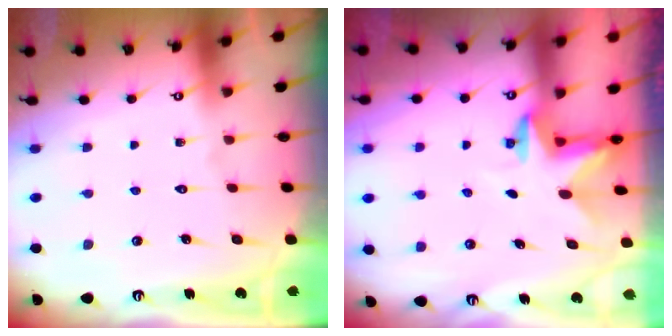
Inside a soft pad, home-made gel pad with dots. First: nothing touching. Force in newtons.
{"total": 2.4, "press": 2.3, "slide": 0.4}